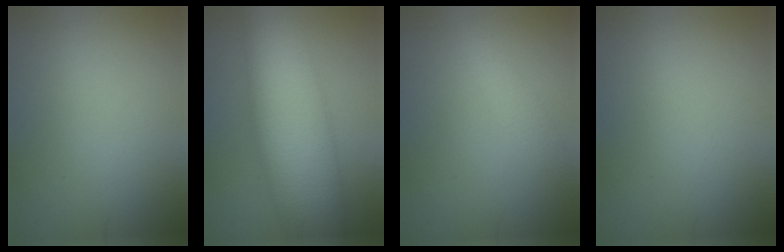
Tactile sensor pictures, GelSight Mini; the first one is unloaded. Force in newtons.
{"total": 11.2, "press": 11.2, "slide": 0.3}
{"total": 2.2, "press": 2.2, "slide": 0.1}
{"total": 0.0}